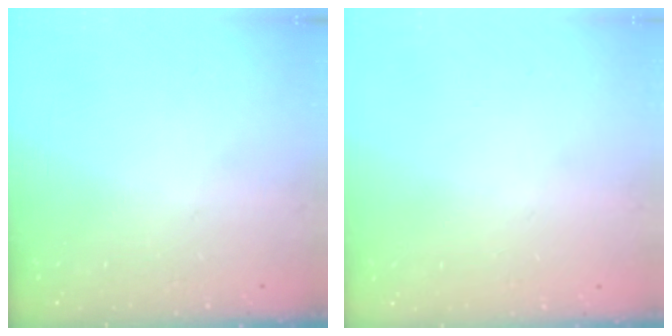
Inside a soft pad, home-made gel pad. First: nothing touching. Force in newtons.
{"total": 0.0}